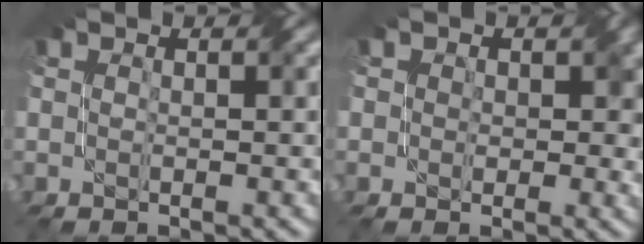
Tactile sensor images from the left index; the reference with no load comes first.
{"total": 3.4, "force": [1.0, 2.6, 2.0], "torque": [-0.020, -0.003, 0.007]}